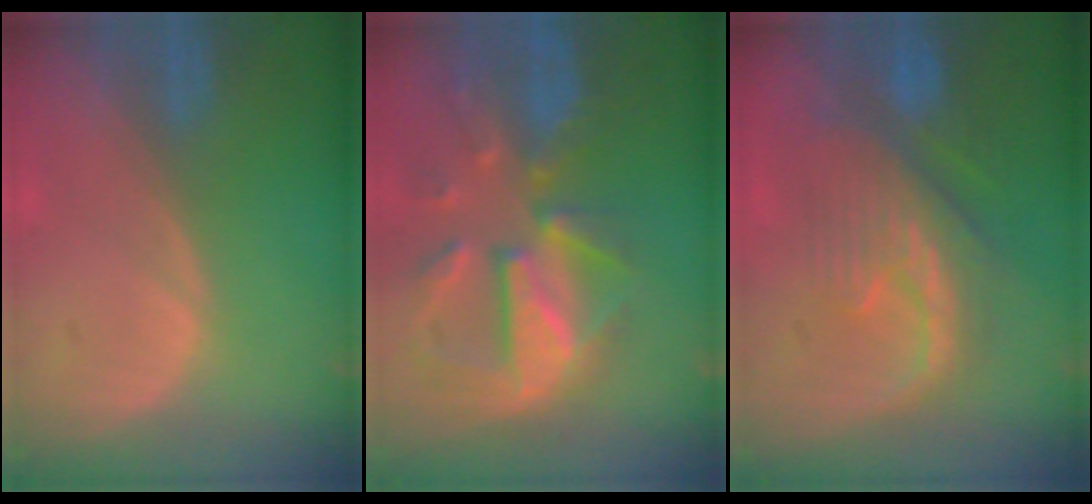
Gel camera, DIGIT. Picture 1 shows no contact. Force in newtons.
{"total": 11.9, "press": 10.4, "slide": 5.8}
{"total": 8.7, "press": 8.5, "slide": 1.8}